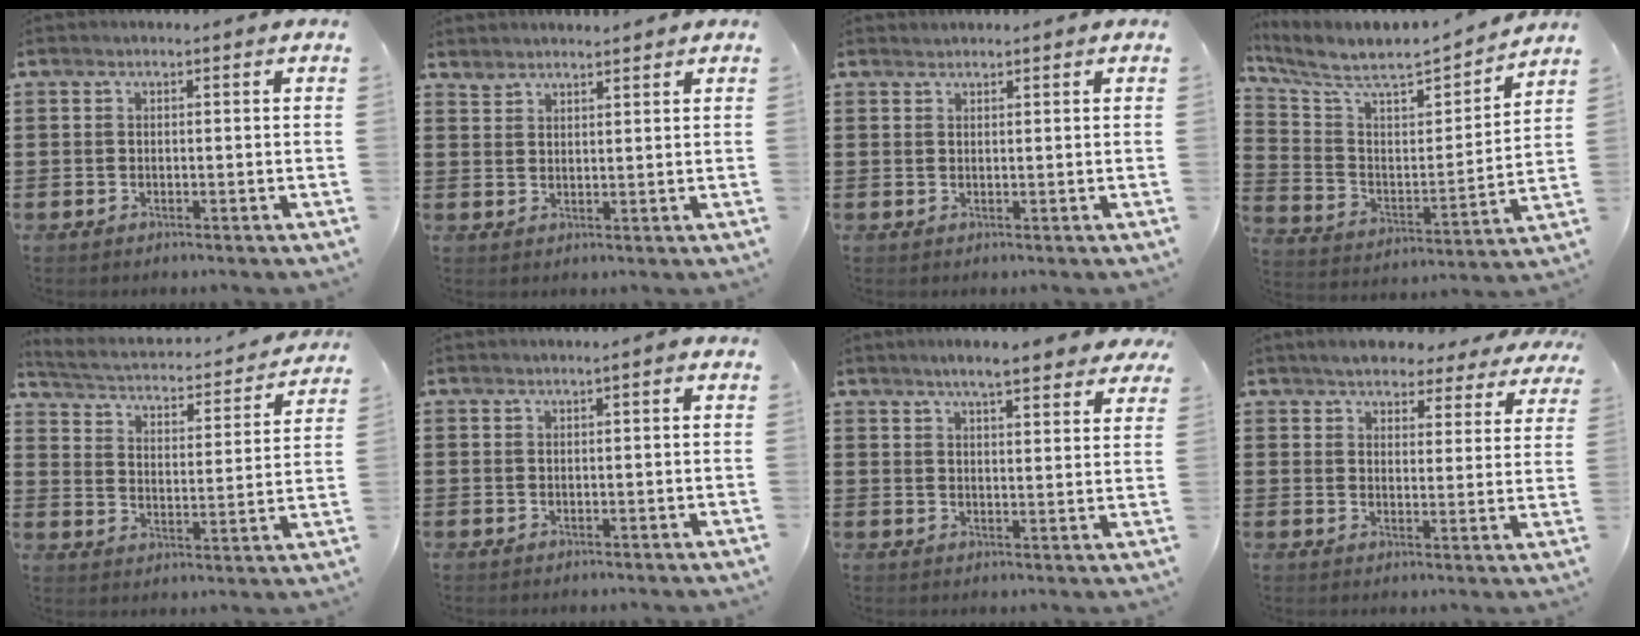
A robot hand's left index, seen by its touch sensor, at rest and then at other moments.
{"total": 2.3, "force": [2.3, 0.1, -0.1], "torque": [-0.003, -0.003, 0.046]}
{"total": 0.8, "force": [0.8, 0.1, 0.0], "torque": [-0.002, 0.000, 0.017]}
{"total": 6.6, "force": [6.0, 1.3, 2.4], "torque": [-0.081, -0.049, 0.097]}
{"total": 2.3, "force": [2.2, 0.3, 0.6], "torque": [-0.031, -0.026, 0.026]}
{"total": 0.6, "force": [0.1, 0.0, 0.6], "torque": [-0.008, -0.004, 0.003]}
{"total": 6.1, "force": [5.2, 0.7, 3.1], "torque": [-0.066, -0.010, 0.091]}
{"total": 4.6, "force": [4.4, 1.0, 0.8], "torque": [-0.036, -0.011, 0.080]}